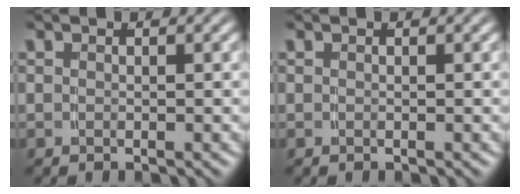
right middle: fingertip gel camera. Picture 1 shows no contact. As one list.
[{"total": 0.0}]